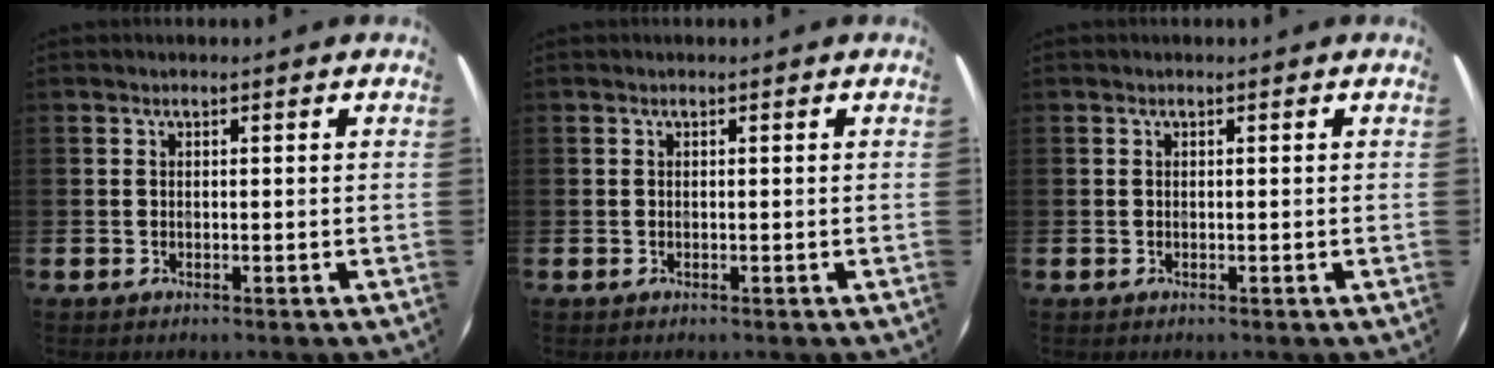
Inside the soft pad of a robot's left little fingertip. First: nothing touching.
{"total": 0.0}
{"total": 0.0}